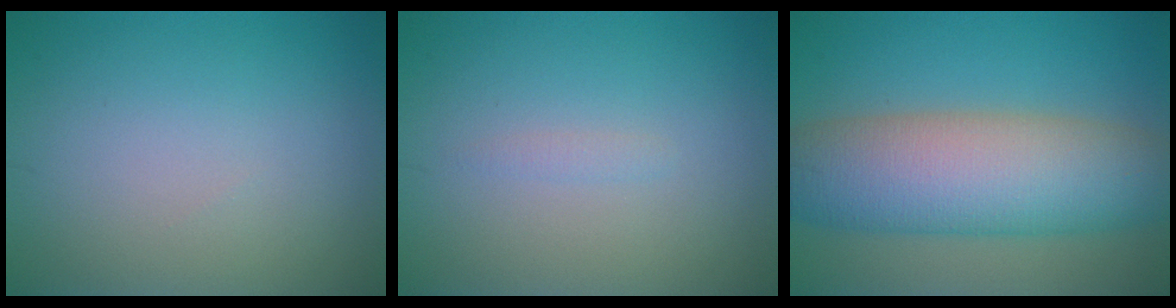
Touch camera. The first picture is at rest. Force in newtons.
{"total": 0.6, "press": 0.6, "slide": 0.1}
{"total": 10.8, "press": 10.8, "slide": 0.7}